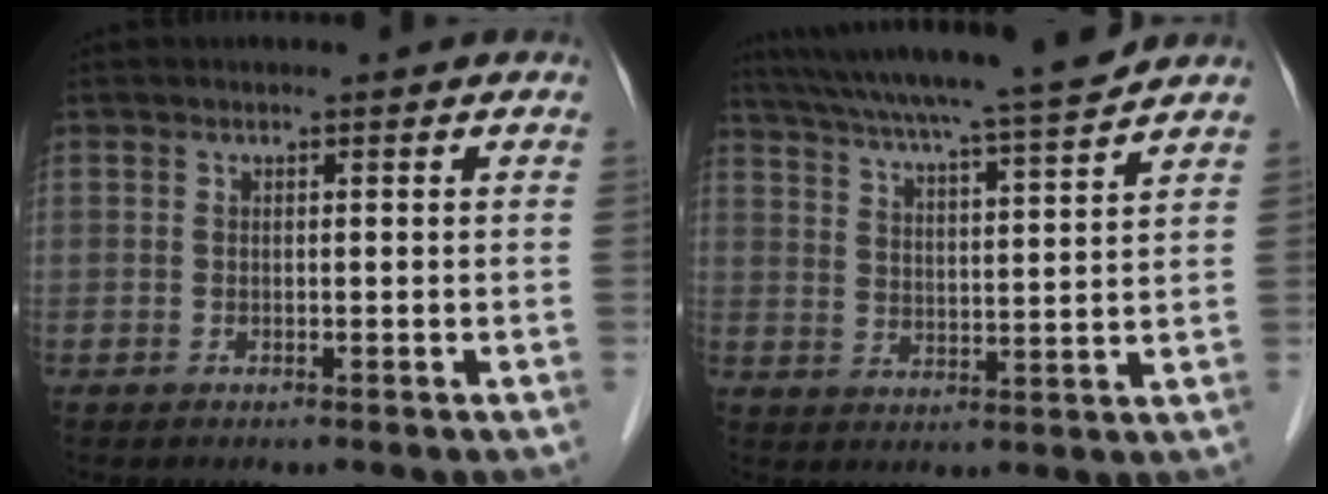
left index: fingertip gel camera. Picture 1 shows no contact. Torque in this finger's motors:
{"motor_torque": [0.85, -0.83, 0.62, 0.18]}